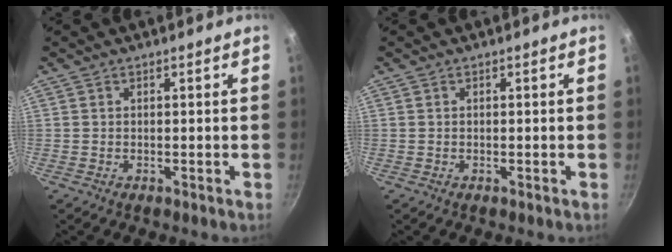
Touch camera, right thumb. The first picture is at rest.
{"total": 0.0}